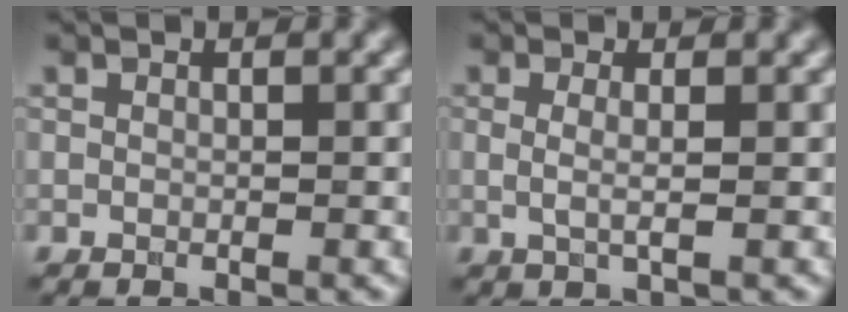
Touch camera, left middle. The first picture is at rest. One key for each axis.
{"total": 1.7, "fx": 0.0, "fy": 0.5, "fz": 1.6, "tx": -0.029, "ty": -0.004, "tz": -0.004}